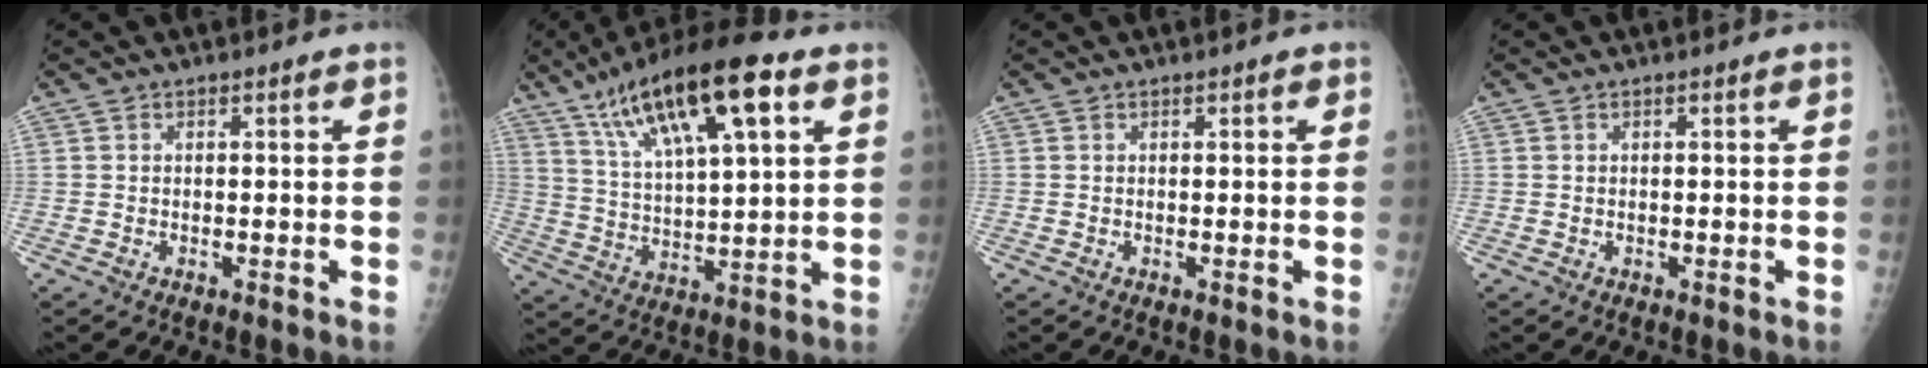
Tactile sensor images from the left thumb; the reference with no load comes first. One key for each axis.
{"total": 19.9, "fx": 10.0, "fy": 6.2, "fz": 16.0, "tx": -0.254, "ty": -0.012, "tz": 0.174}
{"total": 0.7, "fx": 0.4, "fy": 0.3, "fz": 0.5, "tx": -0.008, "ty": 0.001, "tz": 0.003}
{"total": 0.0}